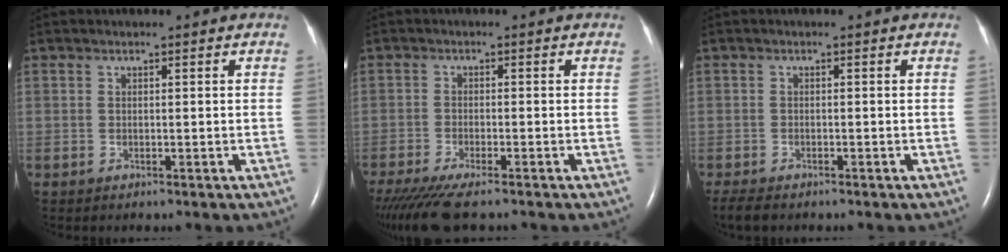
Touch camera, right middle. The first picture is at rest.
{"total": 10.6, "force": [-8.5, 1.8, 6.2], "torque": [-0.106, -0.025, -0.139]}
{"total": 2.9, "force": [-2.3, 0.9, 1.4], "torque": [-0.032, -0.009, -0.035]}